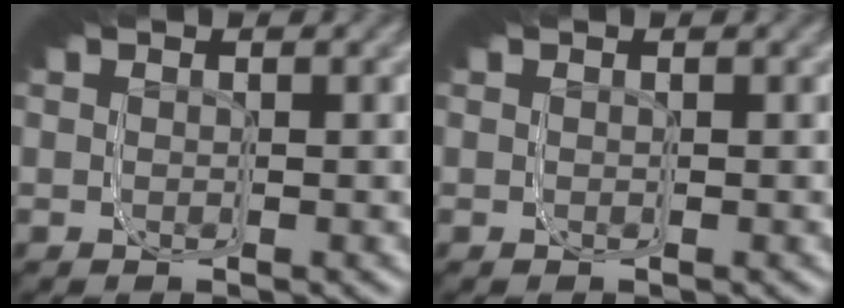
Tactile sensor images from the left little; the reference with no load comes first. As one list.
[{"total": 0.0}]